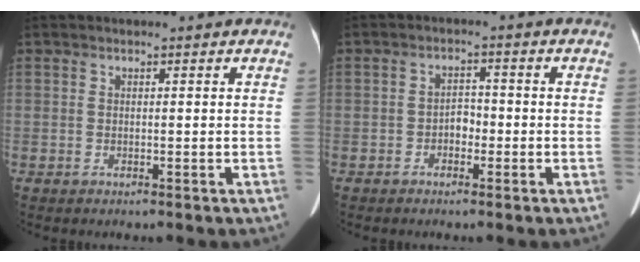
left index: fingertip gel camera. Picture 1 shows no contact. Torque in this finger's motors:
{"motor_torque": [0.16, 0.10, 0.04, 0.03]}